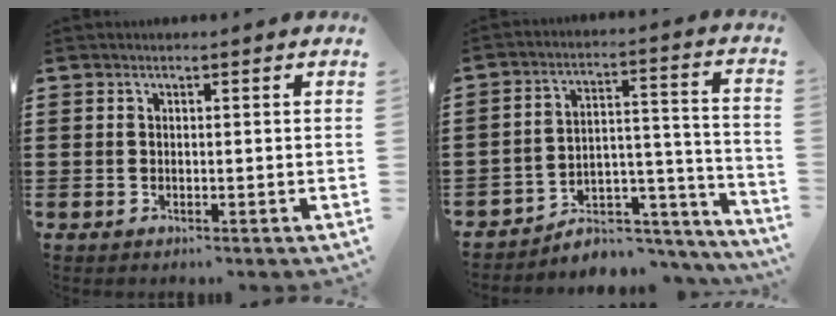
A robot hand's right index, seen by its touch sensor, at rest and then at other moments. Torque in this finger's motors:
{"motor_torque": [-0.91, 0.75, -0.89, -0.21]}